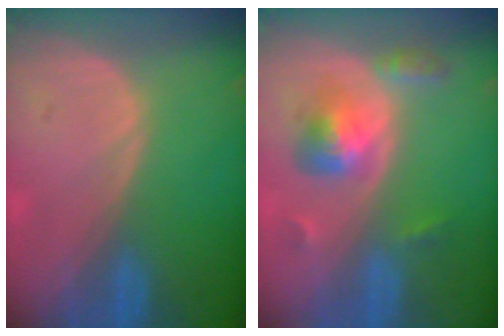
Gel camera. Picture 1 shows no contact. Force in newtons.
{"total": 6.0, "press": 5.4, "slide": 2.7}